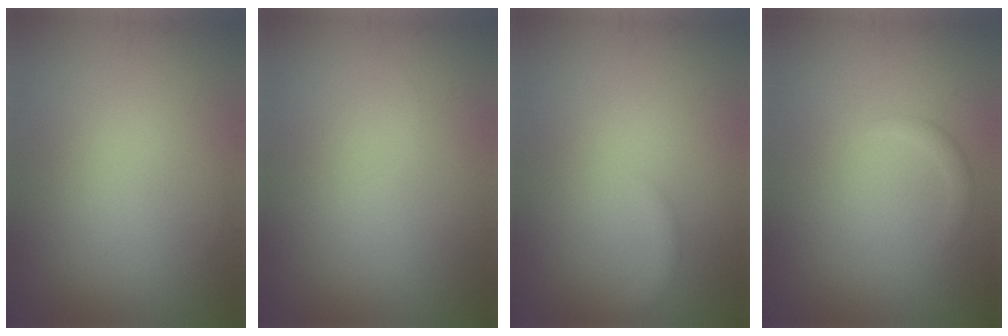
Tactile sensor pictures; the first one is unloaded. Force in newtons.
{"total": 0.0}
{"total": 1.4, "press": 1.4, "slide": 0.2}
{"total": 0.9, "press": 0.9, "slide": 0.0}